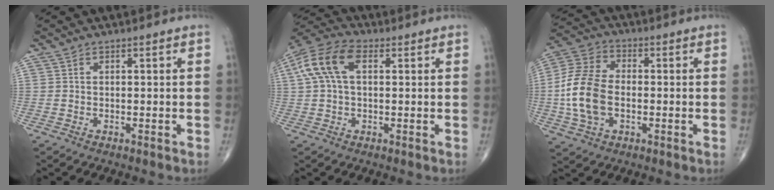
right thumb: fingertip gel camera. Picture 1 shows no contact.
{"total": 10.4, "force": [2.5, 5.9, 8.2], "torque": [-0.180, 0.032, 0.042]}
{"total": 13.2, "force": [-1.6, 8.4, 10.1], "torque": [-0.210, 0.018, -0.034]}